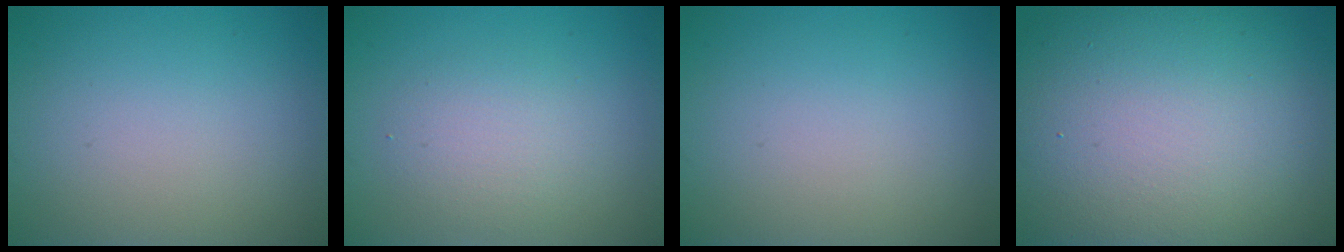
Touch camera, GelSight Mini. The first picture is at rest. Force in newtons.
{"total": 2.7, "press": 2.7, "slide": 0.3}
{"total": 0.0}
{"total": 17.9, "press": 17.8, "slide": 1.3}